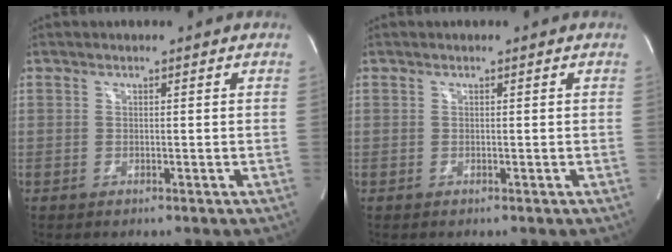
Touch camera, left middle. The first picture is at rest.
{"total": 0.0}